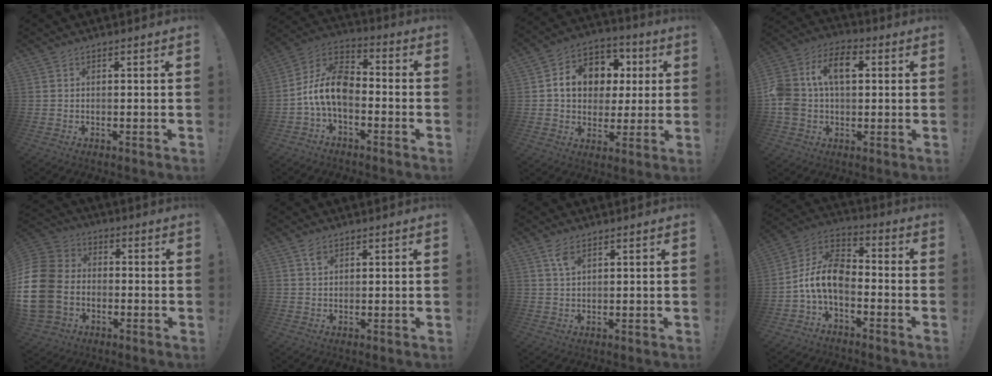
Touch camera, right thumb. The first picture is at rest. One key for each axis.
{"total": 12.9, "fx": -3.1, "fy": 8.0, "fz": 9.6, "tx": -0.192, "ty": 0.026, "tz": -0.049}
{"total": 13.4, "fx": 3.3, "fy": 11.0, "fz": 6.9, "tx": -0.103, "ty": -0.004, "tz": 0.069}
{"total": 14.6, "fx": 2.9, "fy": 10.3, "fz": 10.0, "tx": -0.203, "ty": 0.013, "tz": 0.053}
{"total": 17.4, "fx": -2.7, "fy": 13.7, "fz": 10.3, "tx": -0.203, "ty": 0.029, "tz": -0.041}
{"total": 2.0, "fx": 1.3, "fy": 1.3, "fz": 0.9, "tx": -0.012, "ty": -0.003, "tz": 0.023}
{"total": 3.6, "fx": 2.0, "fy": 1.6, "fz": 2.5, "tx": -0.055, "ty": -0.002, "tz": 0.037}
{"total": 12.3, "fx": -3.5, "fy": 7.6, "fz": 9.0, "tx": -0.180, "ty": 0.025, "tz": -0.057}